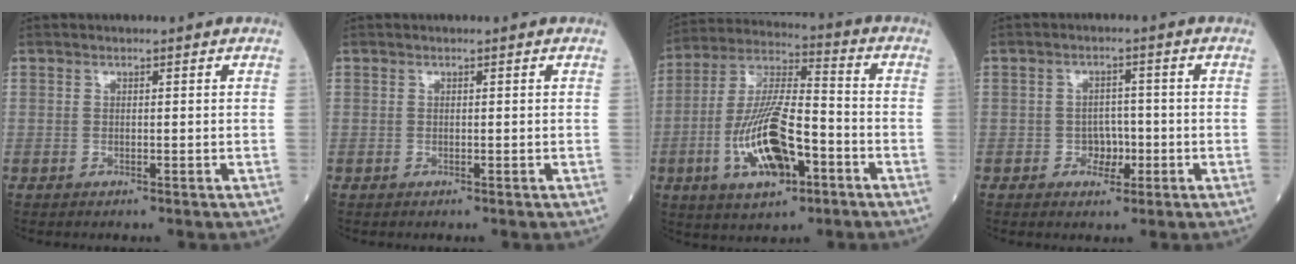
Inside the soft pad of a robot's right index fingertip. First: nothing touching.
{"total": 0.0}
{"total": 14.9, "force": [-5.0, 4.8, 13.1], "torque": [-0.264, 0.001, -0.088]}
{"total": 3.2, "force": [-1.1, 2.3, 1.8], "torque": [-0.018, 0.007, -0.018]}